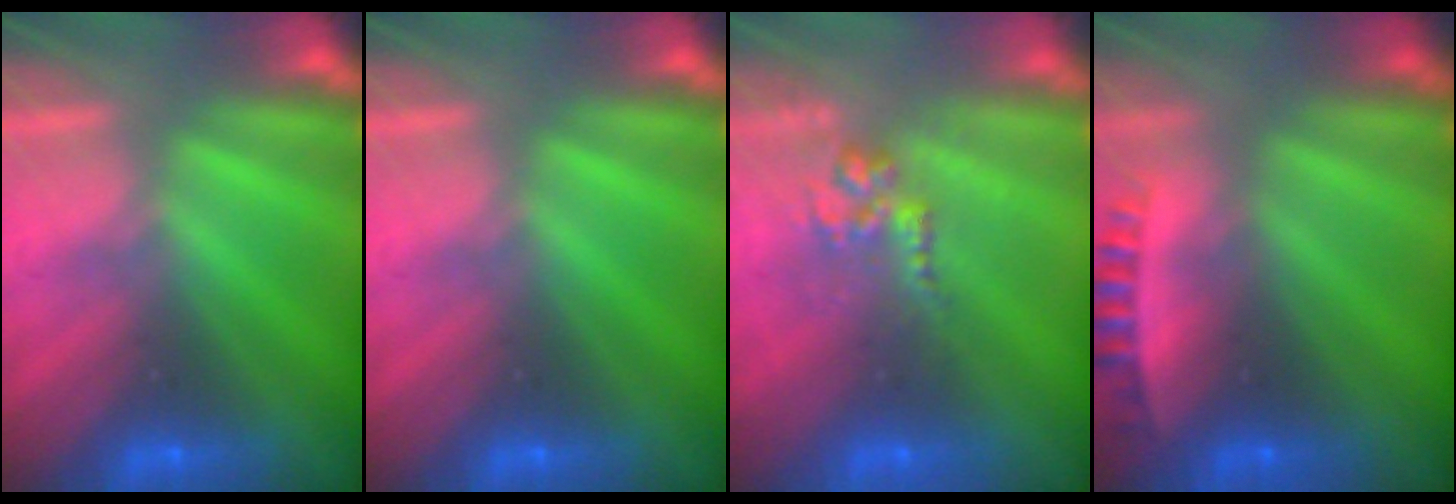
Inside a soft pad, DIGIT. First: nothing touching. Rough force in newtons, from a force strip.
{"total": 0.0}
{"total": 2.8}
{"total": 2.7}